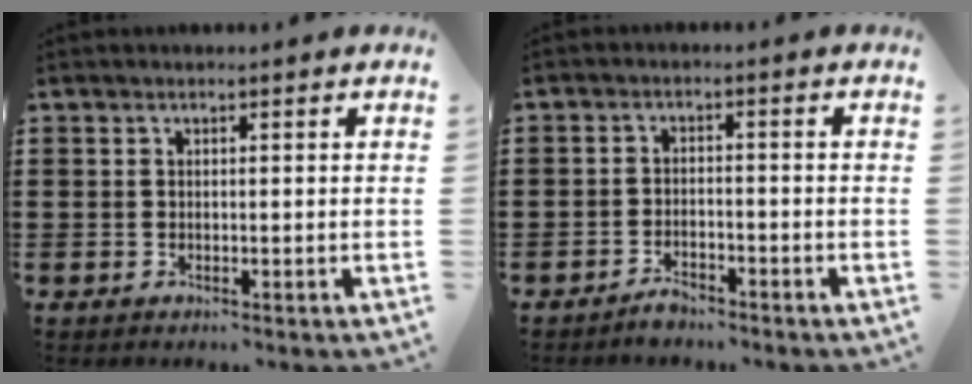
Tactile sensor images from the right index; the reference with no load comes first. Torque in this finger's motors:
{"motor_torque": [0.41, 1.63, 0.01, 0.00]}